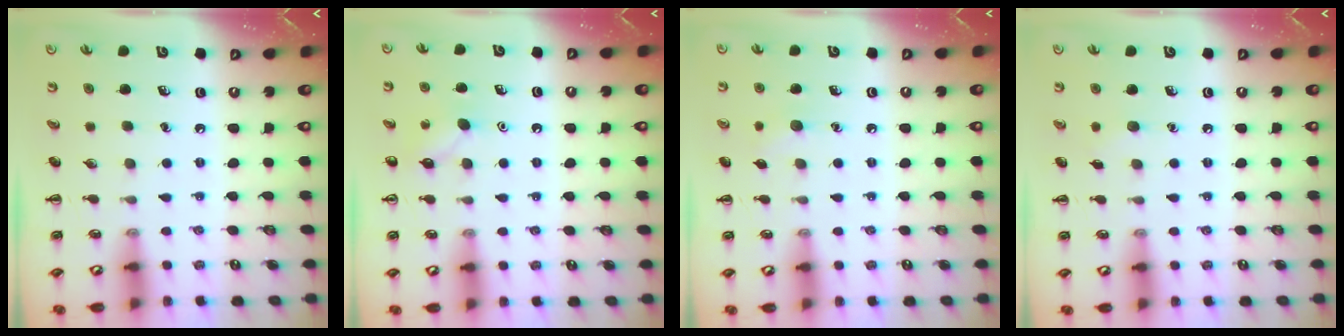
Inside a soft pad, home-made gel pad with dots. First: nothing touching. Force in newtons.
{"total": 6.3, "press": 6.1, "slide": 1.5}
{"total": 5.6, "press": 5.4, "slide": 1.6}
{"total": 4.0, "press": 3.8, "slide": 1.0}